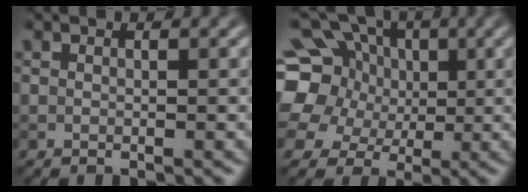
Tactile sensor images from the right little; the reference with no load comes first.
{"total": 10.4, "force": [1.5, 9.0, 4.9], "torque": [-0.129, 0.016, 0.020]}